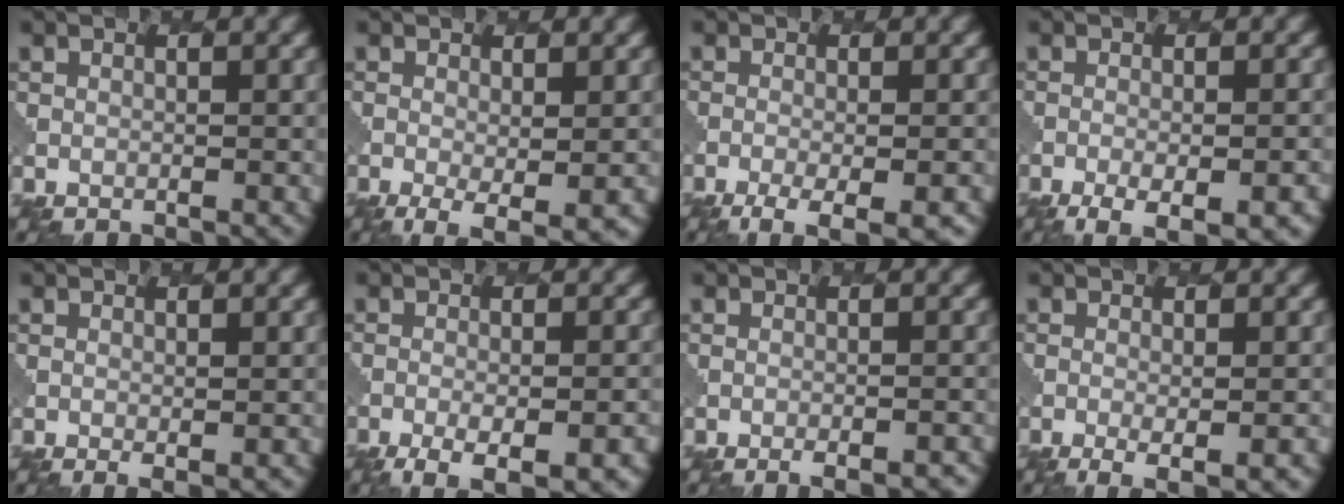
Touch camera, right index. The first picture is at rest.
{"total": 4.0, "force": [-1.1, 1.3, 3.6], "torque": [-0.061, -0.014, -0.014]}
{"total": 4.8, "force": [-2.6, 1.3, 3.8], "torque": [-0.056, -0.007, -0.039]}
{"total": 6.3, "force": [-3.2, 2.1, 5.0], "torque": [-0.068, -0.009, -0.037]}
{"total": 1.5, "force": [-0.3, 0.3, 1.4], "torque": [-0.020, -0.006, 0.000]}
{"total": 6.9, "force": [-3.6, 2.3, 5.4], "torque": [-0.079, -0.011, -0.045]}
{"total": 3.6, "force": [-2.3, 1.4, 2.5], "torque": [-0.013, 0.011, -0.022]}
{"total": 4.6, "force": [-1.7, 1.4, 4.0], "torque": [-0.050, -0.006, -0.015]}